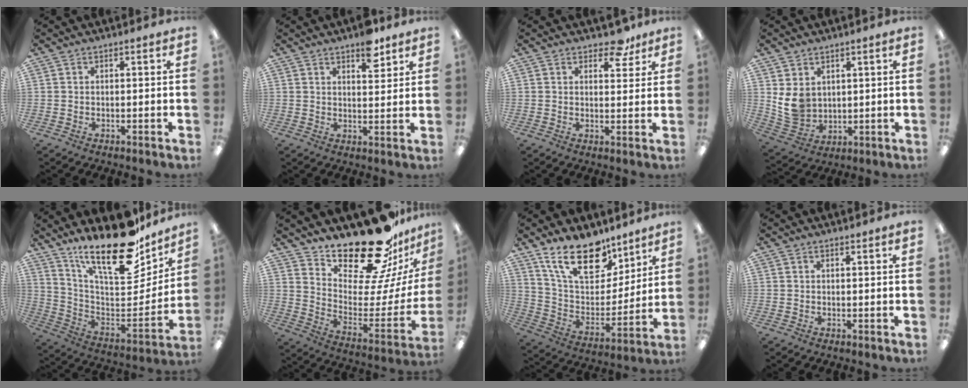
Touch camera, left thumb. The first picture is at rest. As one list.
[{"total": 6.7, "force": [5.0, 3.0, 3.4], "torque": [-0.022, -0.032, 0.081]}, {"total": 6.6, "force": [4.8, 3.4, 2.9], "torque": [-0.021, -0.025, 0.081]}, {"total": 8.0, "force": [2.7, 6.6, 3.5], "torque": [-0.084, -0.009, 0.055]}, {"total": 24.2, "force": [18.0, 8.4, 13.7], "torque": [-0.193, -0.132, 0.307]}, {"total": 23.4, "force": [19.4, 7.6, 10.6], "torque": [-0.144, -0.156, 0.332]}, {"total": 19.5, "force": [13.7, 9.5, 10.0], "torque": [-0.179, -0.078, 0.249]}, {"total": 0.7, "force": [0.7, 0.0, 0.1], "torque": [-0.003, -0.001, 0.013]}]